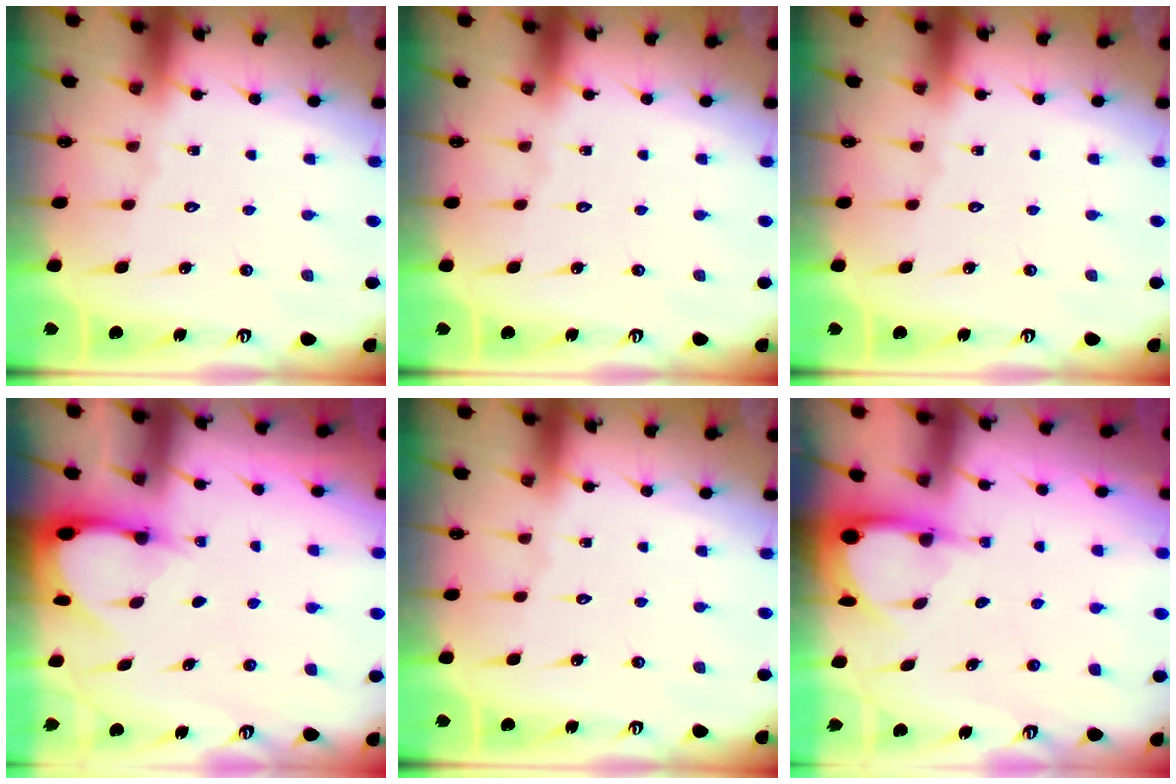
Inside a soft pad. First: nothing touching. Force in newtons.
{"total": 0.0}
{"total": 0.0}
{"total": 3.1, "press": 3.1, "slide": 0.3}
{"total": 0.0}
{"total": 3.5, "press": 3.5, "slide": 0.2}